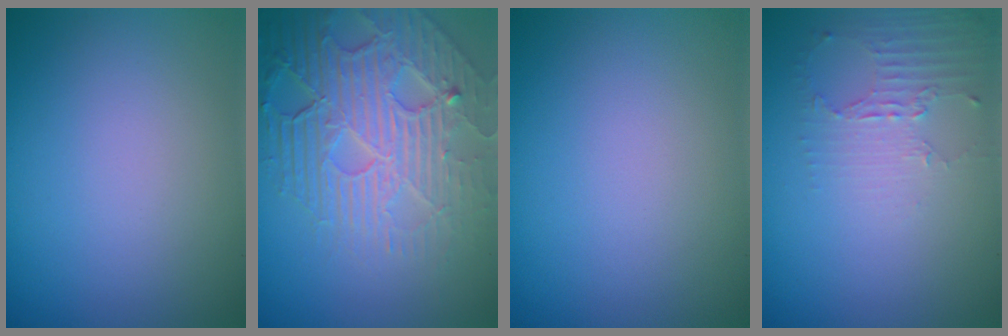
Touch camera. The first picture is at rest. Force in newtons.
{"total": 7.8, "press": 5.5, "slide": 5.6}
{"total": 0.0}
{"total": 2.3, "press": 1.6, "slide": 1.6}